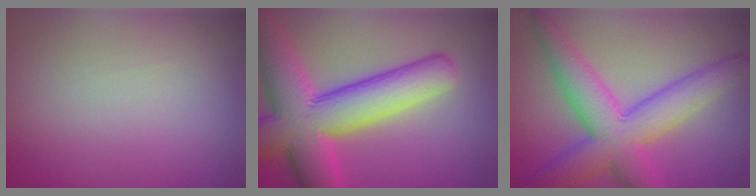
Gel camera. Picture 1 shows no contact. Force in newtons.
{"total": 11.0, "press": 11.0, "slide": 0.1}
{"total": 7.9, "press": 7.9, "slide": 0.3}